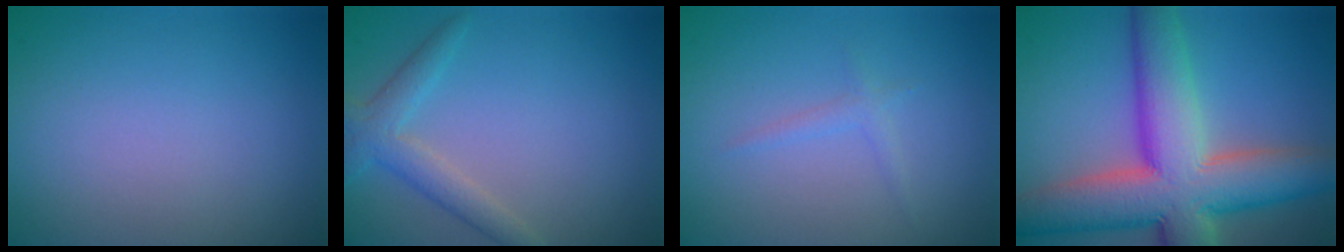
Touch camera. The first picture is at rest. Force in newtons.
{"total": 2.6, "press": 2.6, "slide": 0.1}
{"total": 0.9, "press": 0.9, "slide": 0.1}
{"total": 12.0, "press": 12.0, "slide": 1.0}